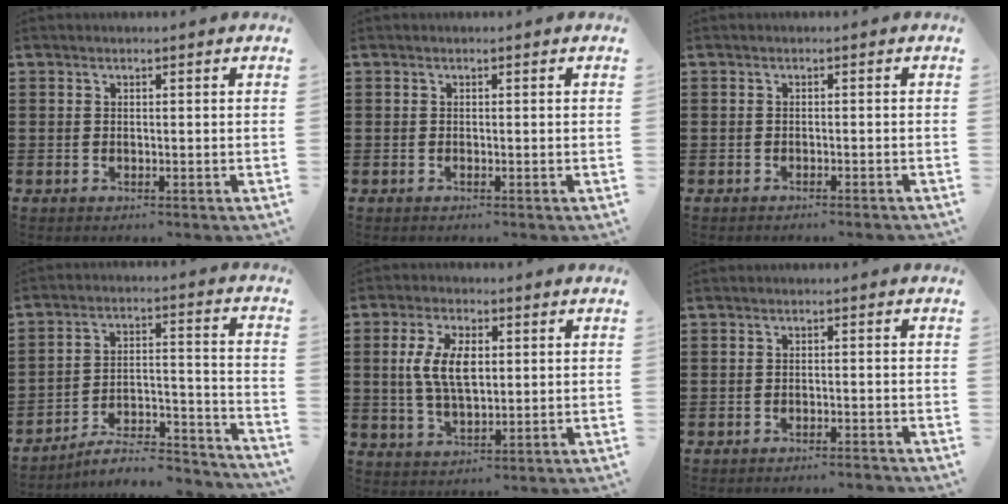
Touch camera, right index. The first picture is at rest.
{"total": 0.0}
{"total": 0.8, "force": [-0.7, -0.1, 0.2], "torque": [-0.005, -0.001, -0.015]}
{"total": 7.4, "force": [-6.3, 2.0, 3.3], "torque": [-0.051, 0.008, -0.121]}
{"total": 7.4, "force": [1.0, 3.6, 6.4], "torque": [-0.141, 0.008, 0.012]}
{"total": 1.5, "force": [-1.4, -0.2, 0.3], "torque": [-0.007, 0.003, -0.029]}